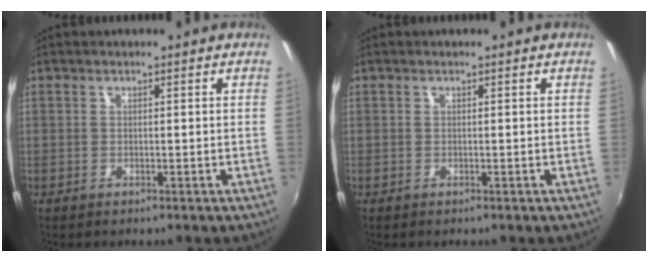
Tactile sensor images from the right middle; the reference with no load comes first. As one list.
[{"total": 0.0}]